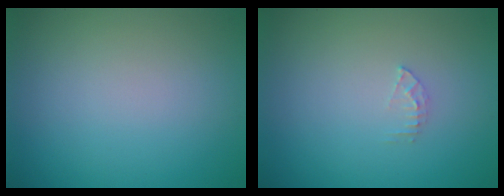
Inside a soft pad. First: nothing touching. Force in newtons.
{"total": 0.9, "press": 0.9, "slide": 0.1}